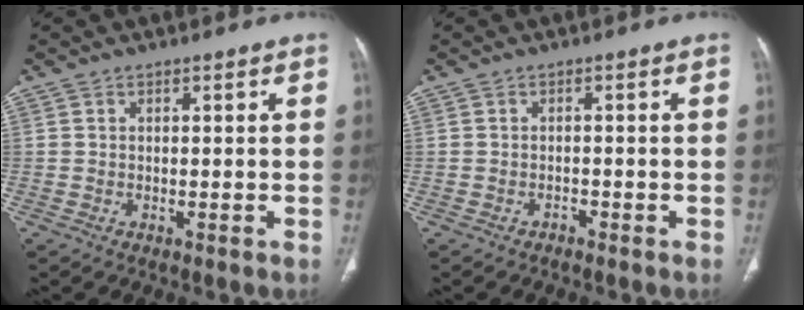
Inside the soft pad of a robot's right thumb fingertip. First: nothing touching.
{"total": 0.8, "force": [-0.7, 0.4, 0.1], "torque": [-0.004, 0.004, -0.014]}